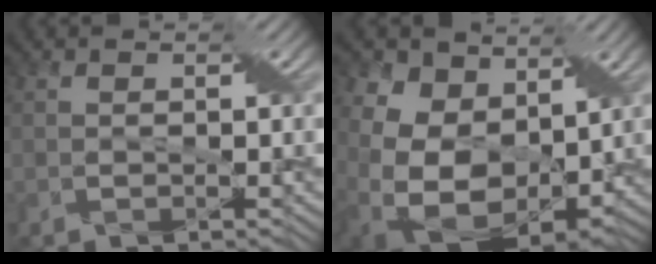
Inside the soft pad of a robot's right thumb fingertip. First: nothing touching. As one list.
[{"total": 16.1, "force": [2.7, 12.5, 9.7], "torque": [-0.250, -0.011, 0.073]}]